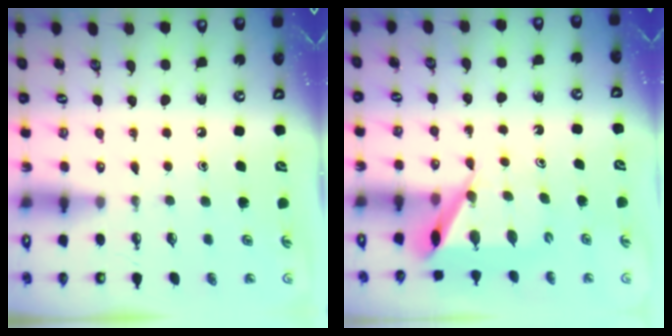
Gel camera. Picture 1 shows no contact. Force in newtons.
{"total": 8.1, "press": 8.1, "slide": 0.3}